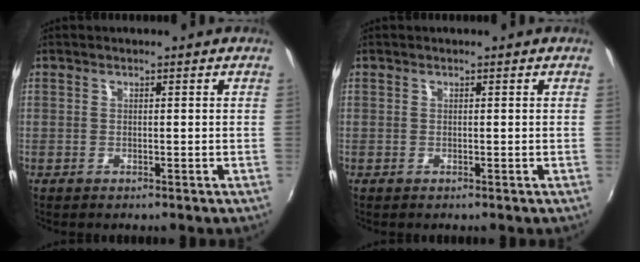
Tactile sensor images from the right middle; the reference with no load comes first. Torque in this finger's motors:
{"motor_torque": [0.00, -0.23, -0.31, -0.17]}